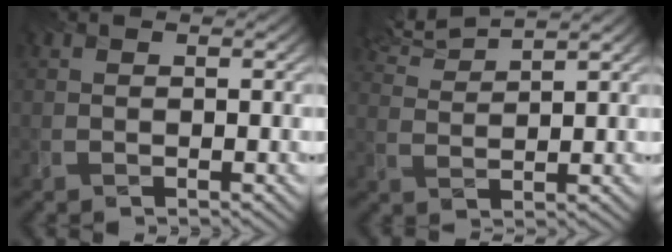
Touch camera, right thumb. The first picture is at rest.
{"total": 5.4, "force": [4.8, 0.6, 2.6], "torque": [-0.061, 0.018, 0.091]}